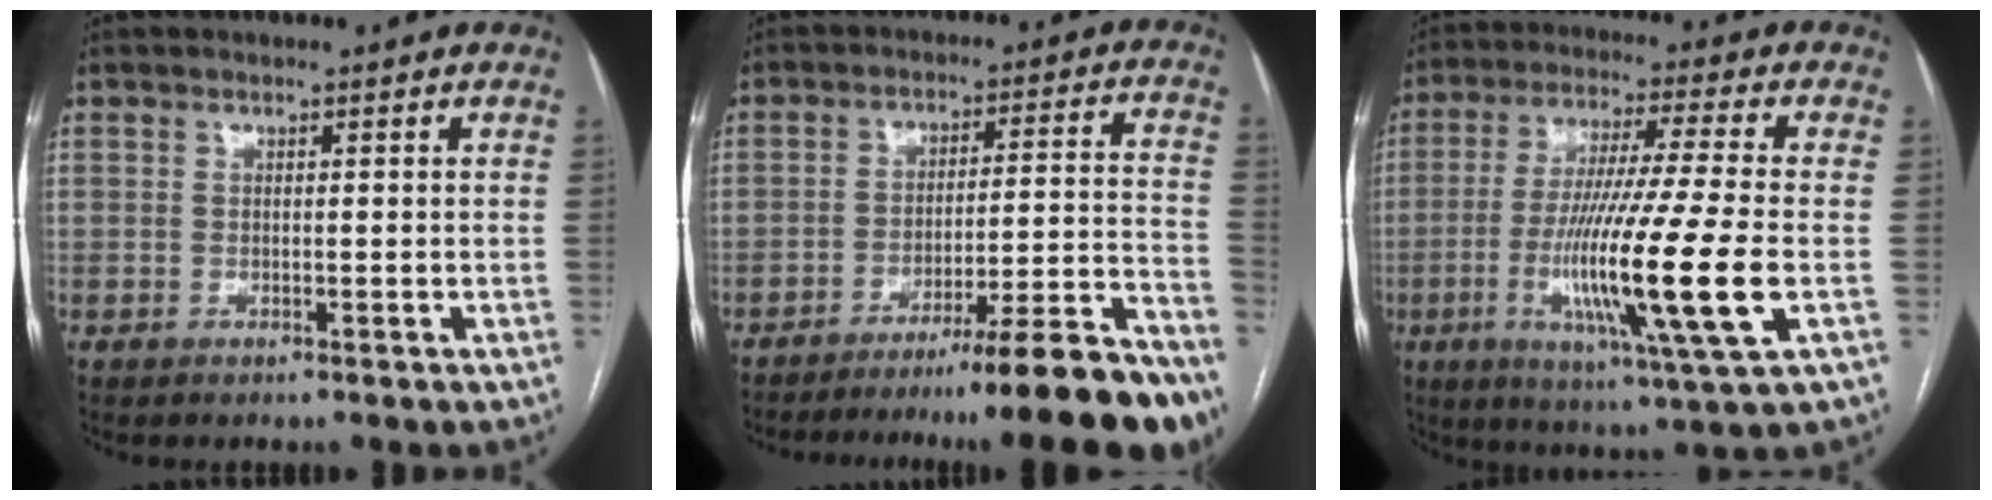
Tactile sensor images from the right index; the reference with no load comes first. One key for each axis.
{"total": 18.9, "fx": -16.0, "fy": -0.9, "fz": 10.0, "tx": -0.081, "ty": 0.013, "tz": -0.233}
{"total": 17.9, "fx": -4.0, "fy": -0.6, "fz": 17.5, "tx": -0.333, "ty": -0.027, "tz": -0.076}